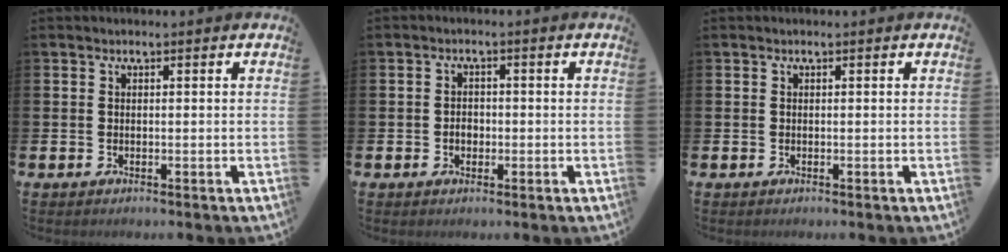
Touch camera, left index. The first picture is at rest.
{"total": 1.8, "force": [-0.4, 1.4, 1.0], "torque": [-0.004, -0.001, -0.014]}
{"total": 0.0}